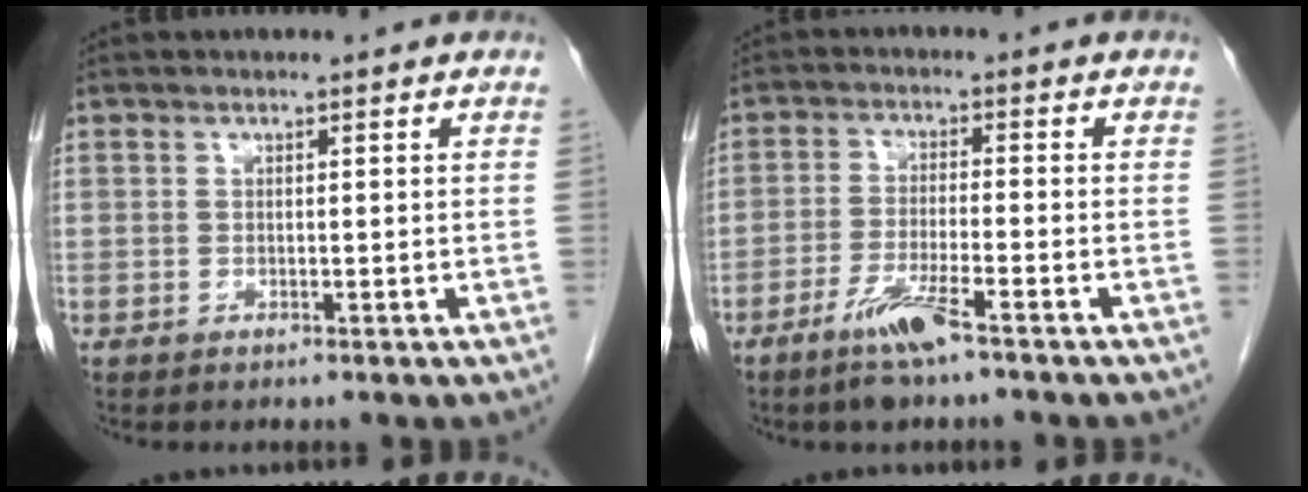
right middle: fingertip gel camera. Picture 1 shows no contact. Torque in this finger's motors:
{"motor_torque": [0.00, -0.29, 0.09, 0.04]}